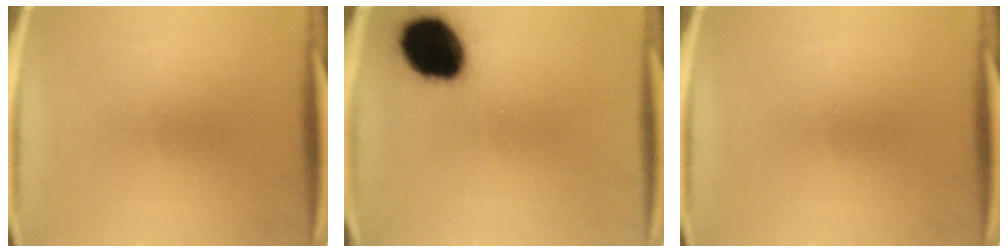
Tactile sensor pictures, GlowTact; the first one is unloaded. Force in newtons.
{"total": 17.9}
{"total": 0.0}